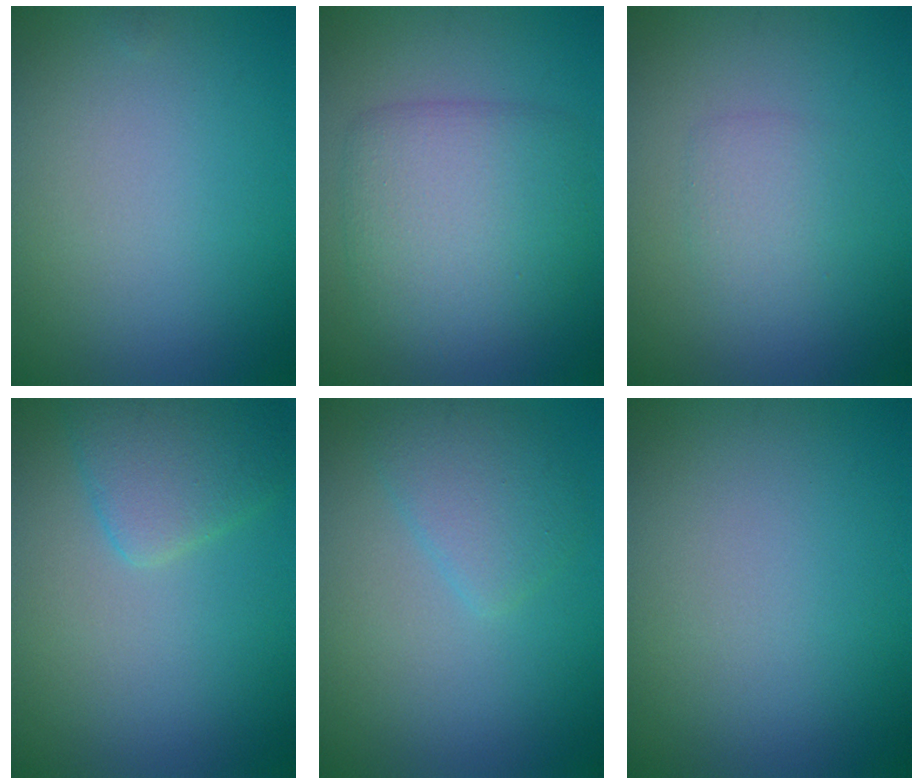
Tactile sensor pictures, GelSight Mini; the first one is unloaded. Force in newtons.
{"total": 5.8, "press": 5.8, "slide": 0.3}
{"total": 1.6, "press": 1.6, "slide": 0.1}
{"total": 3.6, "press": 3.5, "slide": 0.2}
{"total": 2.7, "press": 2.7, "slide": 0.2}
{"total": 0.0}